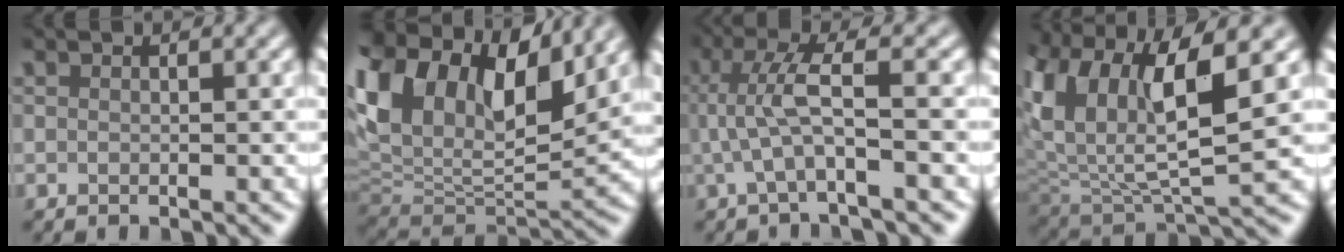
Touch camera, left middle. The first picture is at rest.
{"total": 15.0, "force": [6.7, 8.0, 10.8], "torque": [-0.217, 0.043, 0.113]}
{"total": 4.2, "force": [-0.4, 0.5, 4.2], "torque": [-0.089, 0.010, -0.011]}
{"total": 10.9, "force": [4.2, 4.6, 8.9], "torque": [-0.188, 0.000, 0.082]}